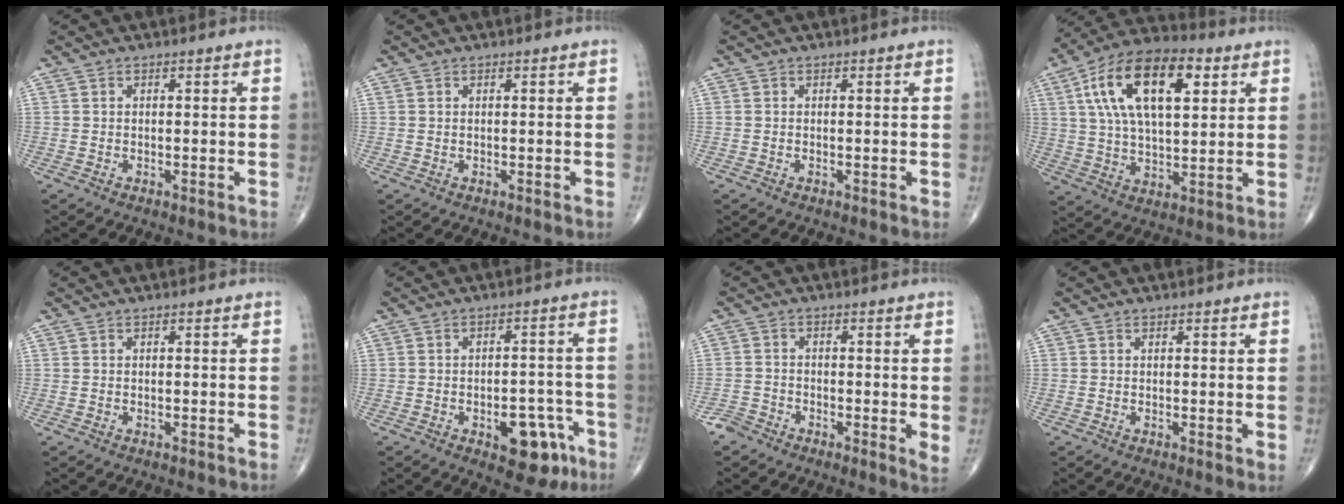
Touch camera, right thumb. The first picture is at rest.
{"total": 0.0}
{"total": 0.0}
{"total": 19.8, "force": [6.7, 9.5, 16.0], "torque": [-0.273, 0.004, 0.111]}
{"total": 0.0}
{"total": 9.9, "force": [-4.6, 5.1, 7.1], "torque": [-0.060, 0.033, -0.052]}
{"total": 3.3, "force": [-1.6, 1.6, 2.4], "torque": [-0.033, -0.002, -0.043]}
{"total": 0.8, "force": [0.5, 0.1, 0.7], "torque": [-0.010, -0.004, 0.004]}